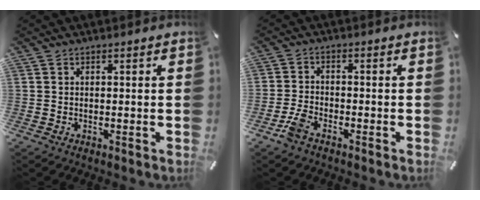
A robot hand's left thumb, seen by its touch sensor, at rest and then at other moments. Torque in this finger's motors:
{"motor_torque": [0.23, 0.33, -0.40, 0.37, 0.04]}